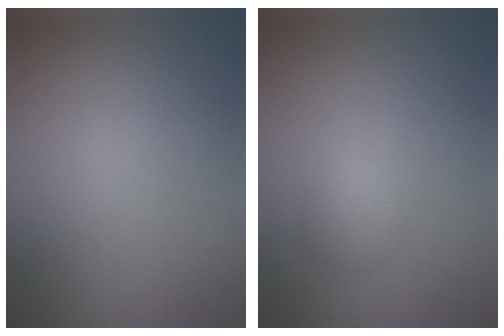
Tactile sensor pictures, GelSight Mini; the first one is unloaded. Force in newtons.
{"total": 1.7, "press": 1.7, "slide": 0.1}